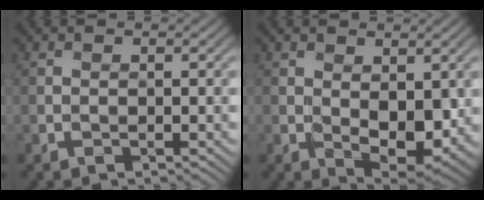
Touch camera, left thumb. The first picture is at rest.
{"total": 5.2, "force": [0.4, 2.6, 4.5], "torque": [-0.083, -0.014, 0.018]}